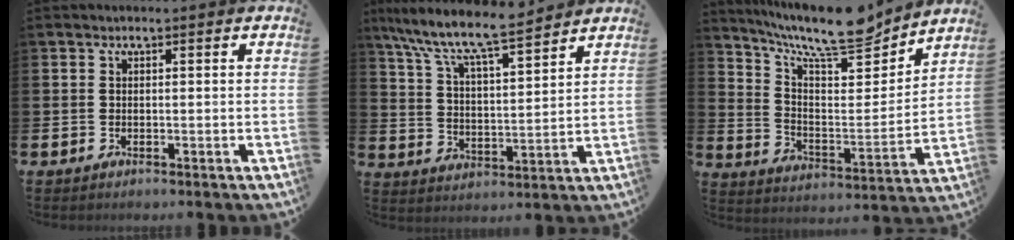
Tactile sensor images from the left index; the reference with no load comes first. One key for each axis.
{"total": 8.9, "fx": 8.2, "fy": 0.9, "fz": 3.4, "tx": -0.097, "ty": -0.059, "tz": 0.139}
{"total": 11.8, "fx": 10.1, "fy": 2.9, "fz": 5.3, "tx": -0.115, "ty": -0.072, "tz": 0.172}